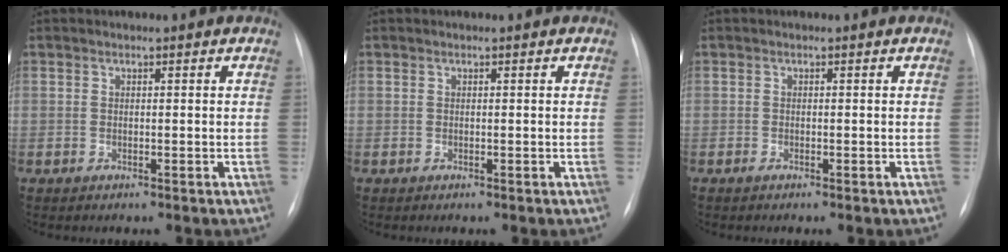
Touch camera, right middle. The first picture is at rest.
{"total": 0.0}
{"total": 0.5, "force": [-0.3, 0.1, 0.4], "torque": [-0.007, 0.000, -0.007]}